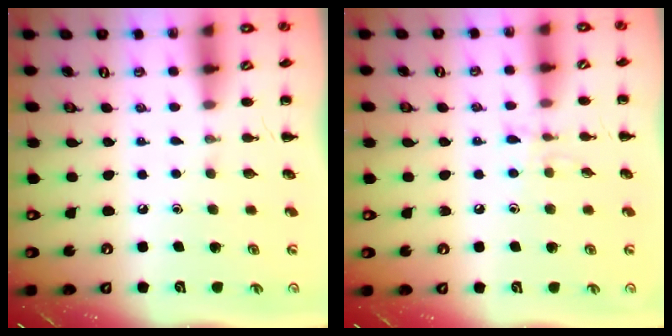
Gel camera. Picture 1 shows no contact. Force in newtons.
{"total": 6.7, "press": 6.5, "slide": 1.7}